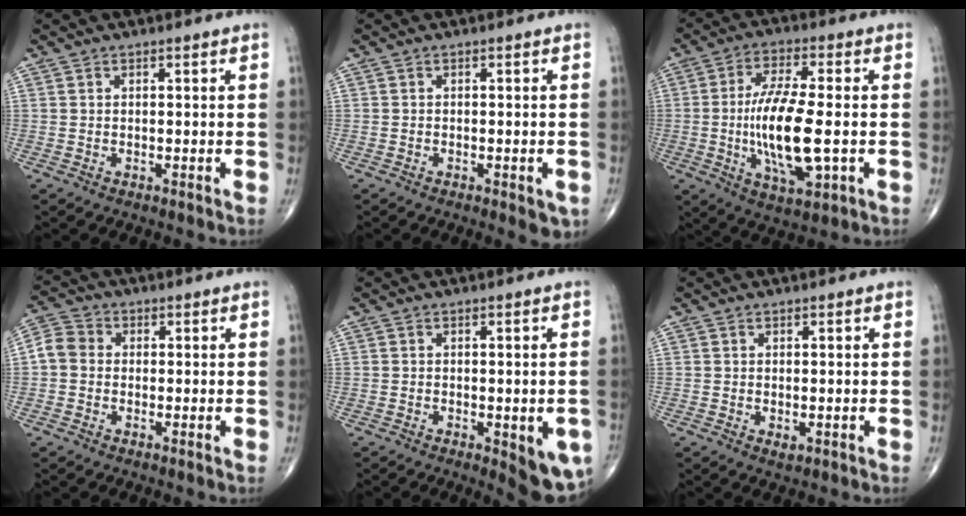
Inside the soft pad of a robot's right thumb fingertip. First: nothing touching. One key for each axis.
{"total": 3.7, "fx": -1.6, "fy": 1.4, "fz": 3.0, "tx": -0.027, "ty": 0.001, "tz": -0.017}
{"total": 14.9, "fx": -1.7, "fy": 5.0, "fz": 14.0, "tx": -0.264, "ty": -0.002, "tz": -0.028}
{"total": 4.8, "fx": -0.2, "fy": 4.2, "fz": 2.3, "tx": -0.038, "ty": 0.015, "tz": -0.015}
{"total": 8.7, "fx": -2.8, "fy": 3.1, "fz": 7.6, "tx": -0.075, "ty": -0.006, "tz": -0.027}
{"total": 1.3, "fx": -0.2, "fy": 0.7, "fz": 1.0, "tx": -0.016, "ty": -0.004, "tz": -0.001}